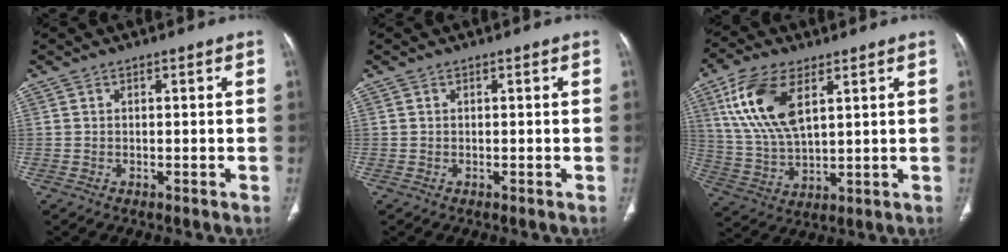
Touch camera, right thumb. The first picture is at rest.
{"total": 0.0}
{"total": 14.0, "force": [5.7, 6.7, 10.9], "torque": [-0.218, -0.014, 0.119]}